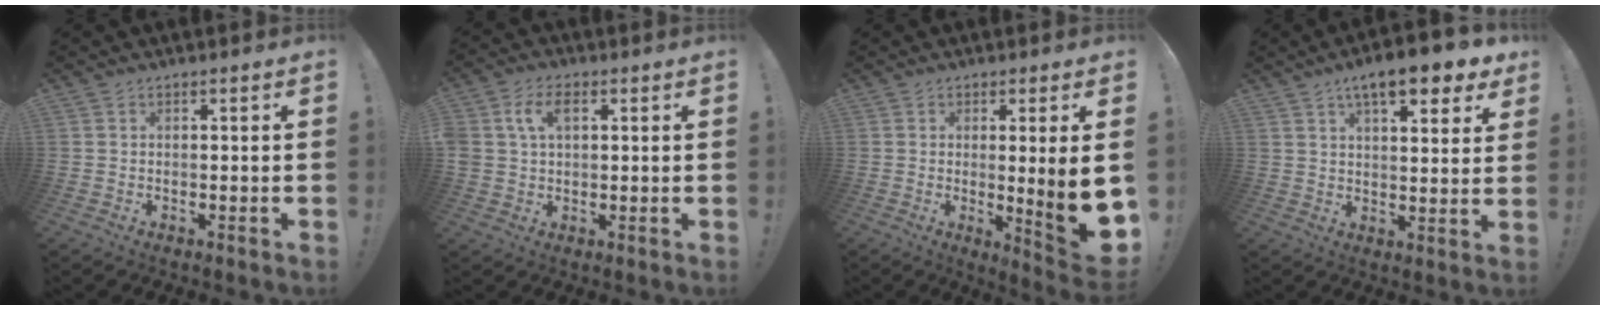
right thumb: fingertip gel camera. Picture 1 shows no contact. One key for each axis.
{"total": 7.3, "fx": 2.4, "fy": 4.9, "fz": 4.9, "tx": -0.094, "ty": 0.008, "tz": 0.043}
{"total": 11.1, "fx": -0.2, "fy": 0.3, "fz": 11.1, "tx": -0.155, "ty": -0.018, "tz": 0.000}
{"total": 11.4, "fx": 7.1, "fy": 3.1, "fz": 8.3, "tx": -0.115, "ty": -0.041, "tz": 0.114}